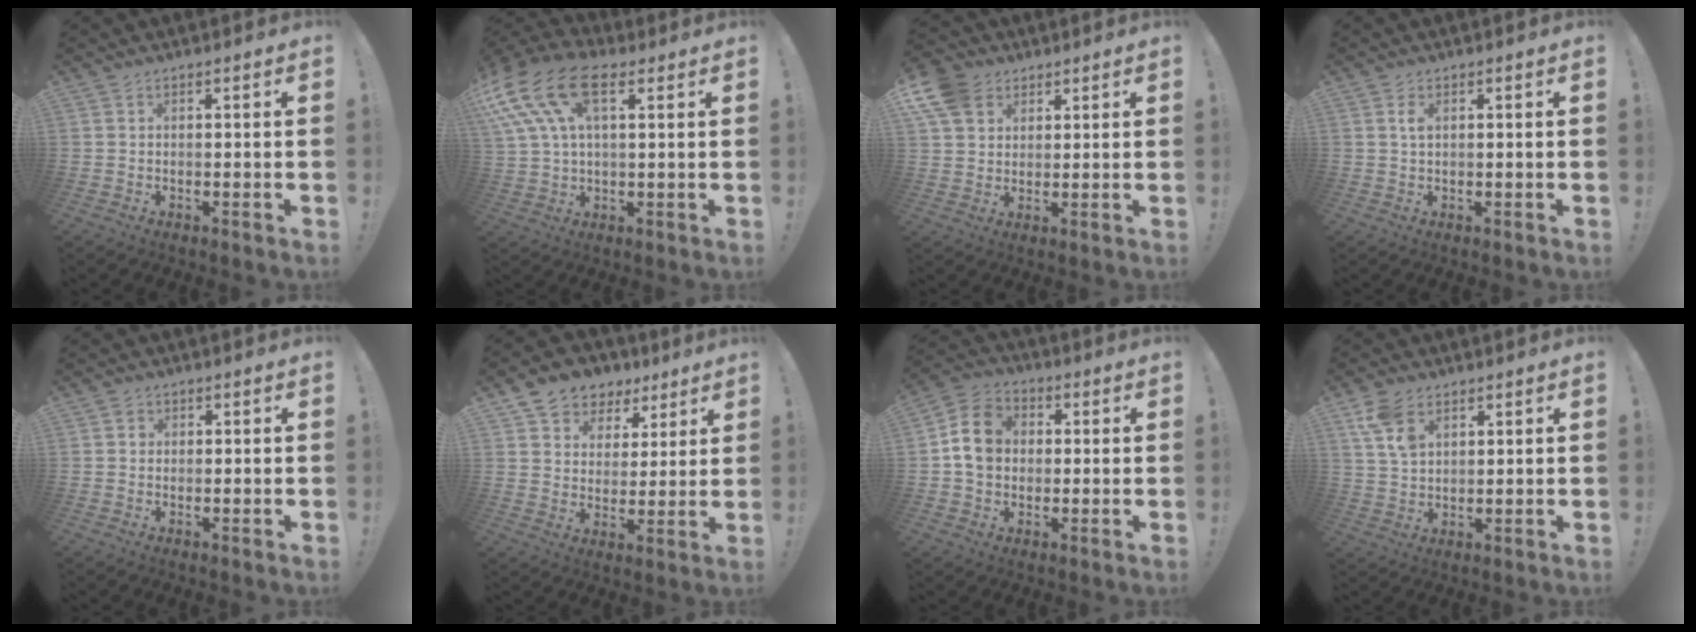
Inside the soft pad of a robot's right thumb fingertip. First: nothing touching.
{"total": 17.6, "force": [7.8, 9.5, 12.5], "torque": [-0.253, -0.019, 0.145]}
{"total": 9.7, "force": [4.9, 7.4, 3.9], "torque": [-0.070, -0.026, 0.097]}
{"total": 2.0, "force": [0.7, 1.0, 1.6], "torque": [-0.024, 0.001, 0.009]}
{"total": 1.4, "force": [0.0, 1.4, 0.4], "torque": [-0.008, 0.004, -0.002]}
{"total": 8.9, "force": [5.6, 6.7, 1.5], "torque": [-0.033, -0.037, 0.114]}
{"total": 11.3, "force": [1.0, 9.4, 6.0], "torque": [-0.093, 0.012, 0.025]}
{"total": 8.2, "force": [4.1, 4.9, 5.0], "torque": [-0.094, -0.010, 0.079]}